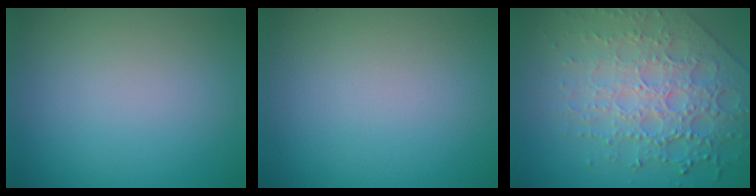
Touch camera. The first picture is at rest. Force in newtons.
{"total": 0.0}
{"total": 7.7, "press": 5.4, "slide": 5.5}